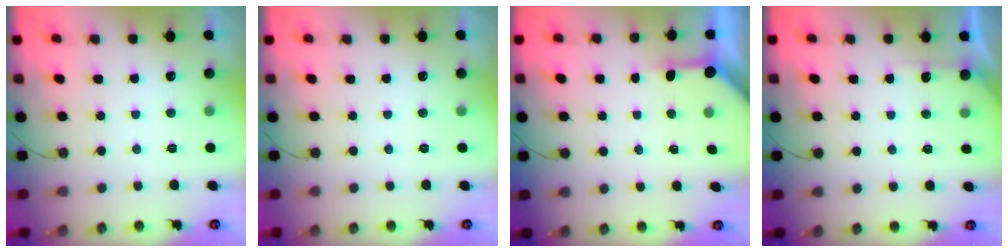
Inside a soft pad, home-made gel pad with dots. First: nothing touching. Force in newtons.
{"total": 0.0}
{"total": 3.2, "press": 3.2, "slide": 0.4}
{"total": 3.3, "press": 3.3, "slide": 0.3}